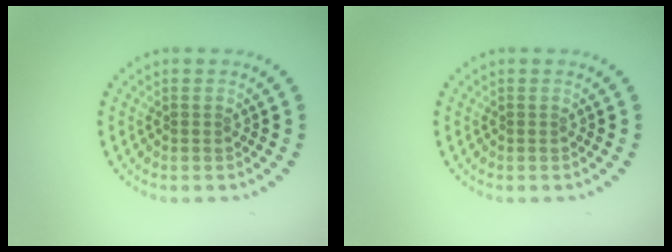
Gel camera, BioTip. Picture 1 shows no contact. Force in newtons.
{"total": 0.0}